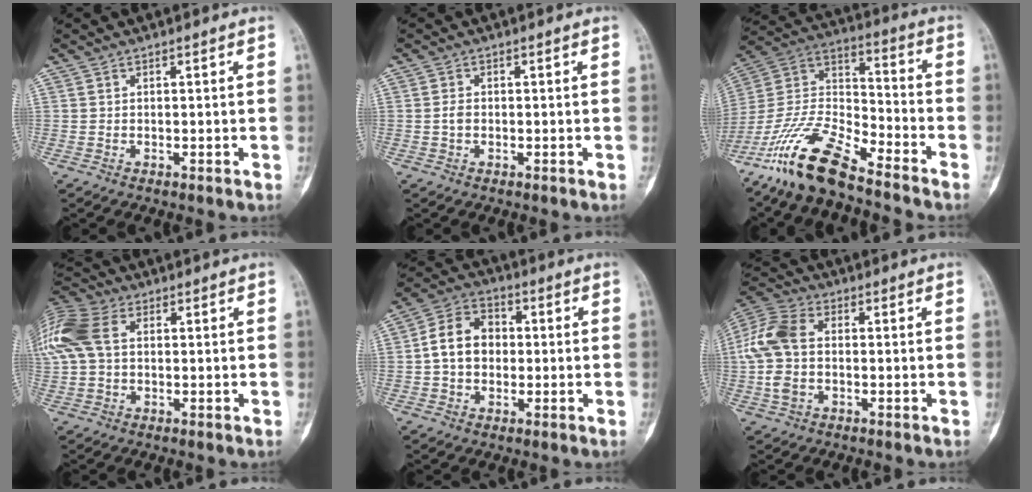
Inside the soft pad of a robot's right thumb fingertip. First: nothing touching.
{"total": 1.5, "force": [-0.2, 1.0, 1.0], "torque": [-0.021, 0.002, -0.006]}
{"total": 17.2, "force": [-13.1, 4.4, 10.1], "torque": [-0.198, 0.069, -0.256]}
{"total": 13.7, "force": [2.8, 9.1, 9.8], "torque": [-0.256, 0.028, 0.049]}
{"total": 9.6, "force": [0.0, 7.4, 6.1], "torque": [-0.090, 0.026, -0.010]}
{"total": 11.2, "force": [-0.3, 7.1, 8.7], "torque": [-0.199, 0.024, -0.014]}